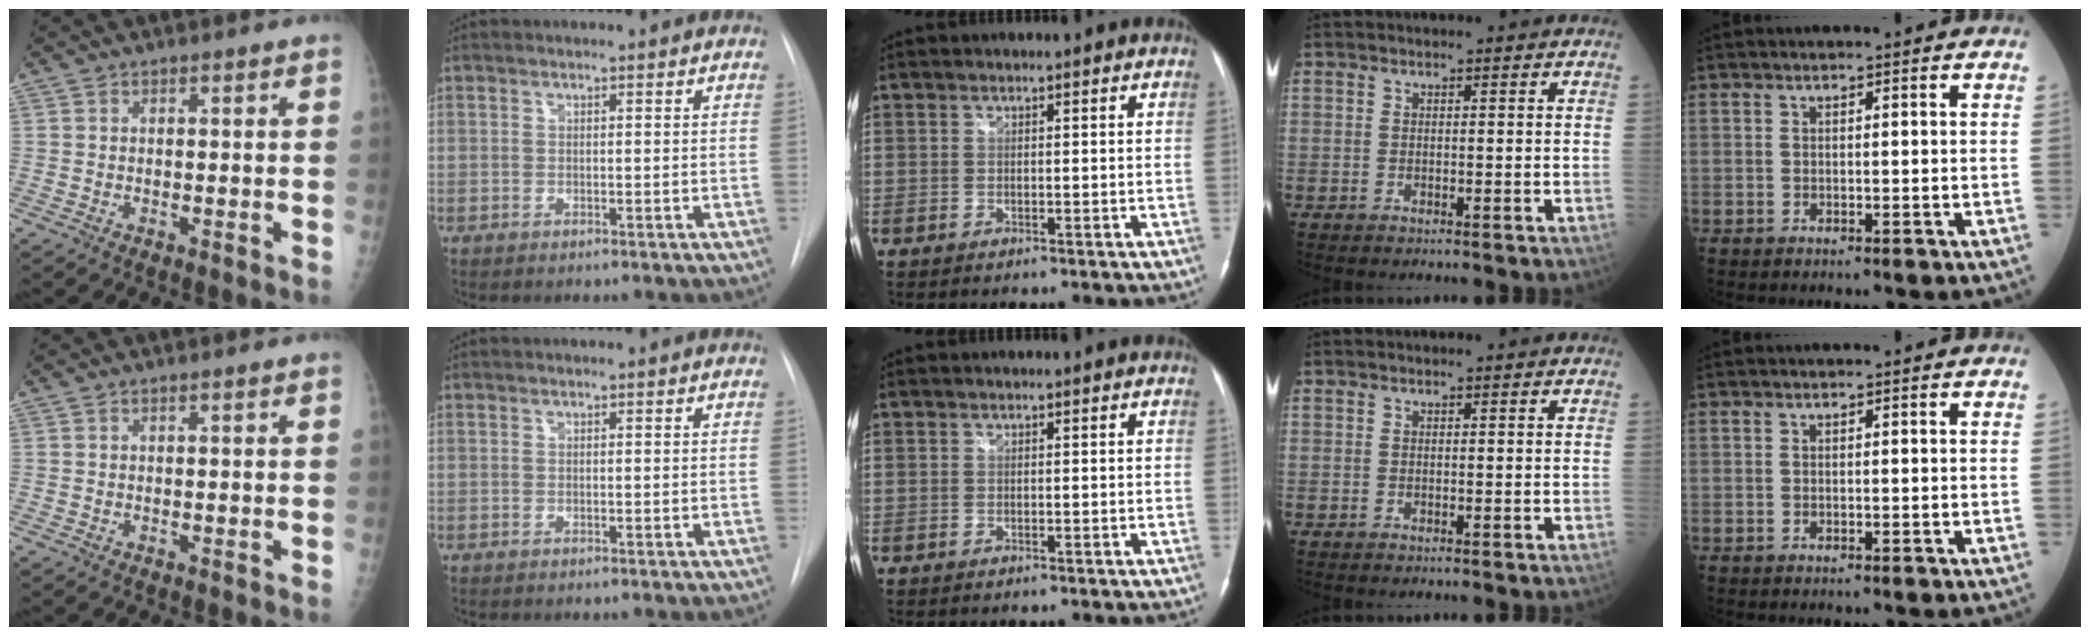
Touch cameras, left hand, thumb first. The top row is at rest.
{}